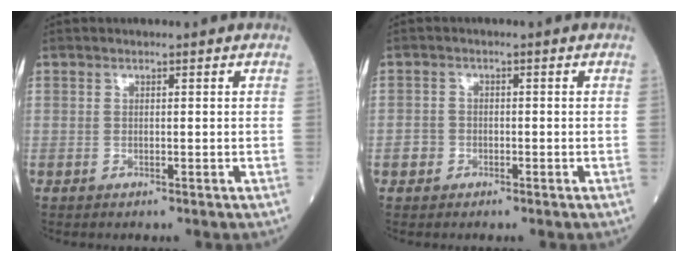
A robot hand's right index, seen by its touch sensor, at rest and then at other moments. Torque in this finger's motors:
{"motor_torque": [-0.04, -0.04, 0.18, 0.00]}